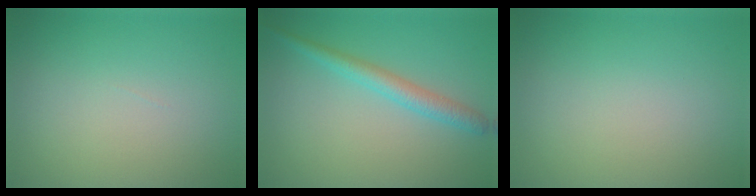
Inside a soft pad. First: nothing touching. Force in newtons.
{"total": 2.6, "press": 2.6, "slide": 0.2}
{"total": 0.0}